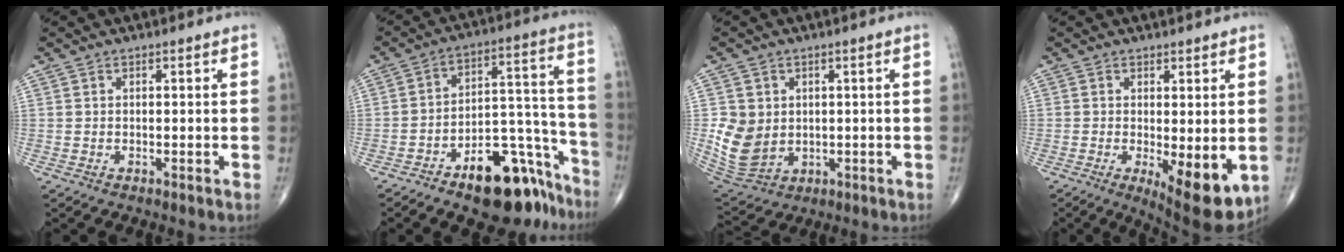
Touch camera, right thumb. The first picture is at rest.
{"total": 18.3, "force": [-11.8, 8.3, 11.3], "torque": [-0.106, 0.112, -0.174]}
{"total": 9.3, "force": [0.6, 7.8, 5.0], "torque": [-0.082, -0.011, 0.031]}
{"total": 10.1, "force": [-2.1, 3.6, 9.2], "torque": [-0.124, -0.024, -0.019]}